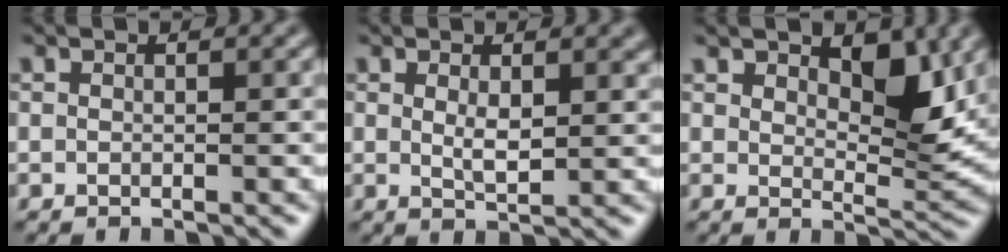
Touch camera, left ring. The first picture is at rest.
{"total": 2.2, "force": [0.8, 0.9, 1.8], "torque": [-0.034, -0.005, 0.017]}
{"total": 5.5, "force": [2.7, 2.4, 4.1], "torque": [-0.062, -0.010, 0.039]}